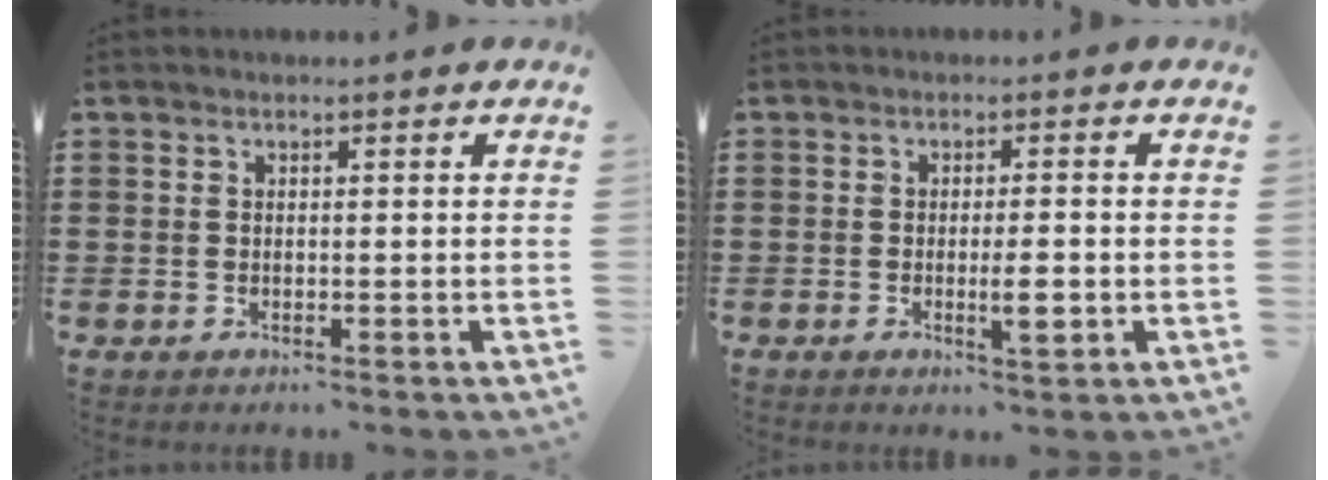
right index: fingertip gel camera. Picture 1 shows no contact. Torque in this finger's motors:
{"motor_torque": [0.51, -0.20, 0.27, 0.08]}